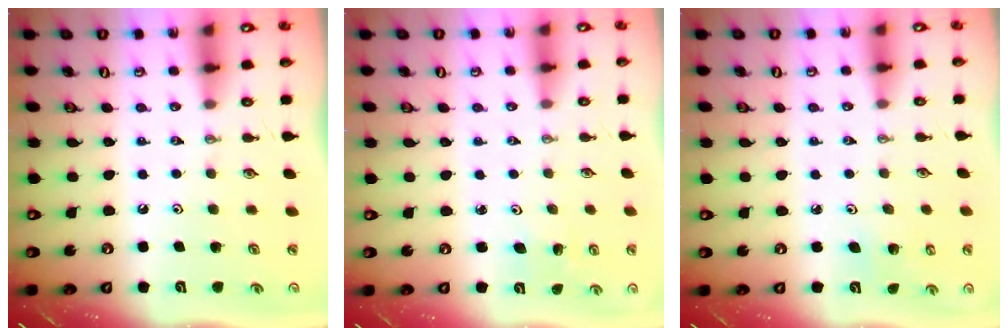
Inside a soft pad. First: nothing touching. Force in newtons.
{"total": 3.0, "press": 3.0, "slide": 0.2}
{"total": 3.3, "press": 3.3, "slide": 0.3}